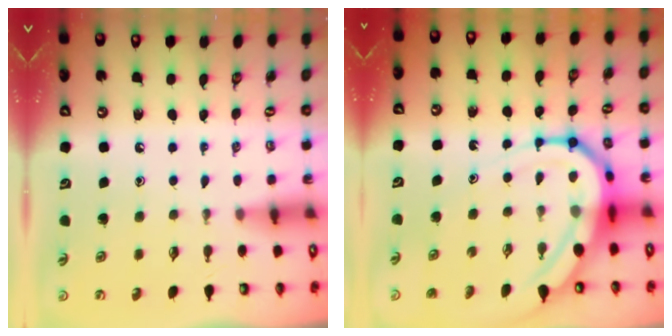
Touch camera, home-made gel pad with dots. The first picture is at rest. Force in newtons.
{"total": 13.6, "press": 13.5, "slide": 1.5}